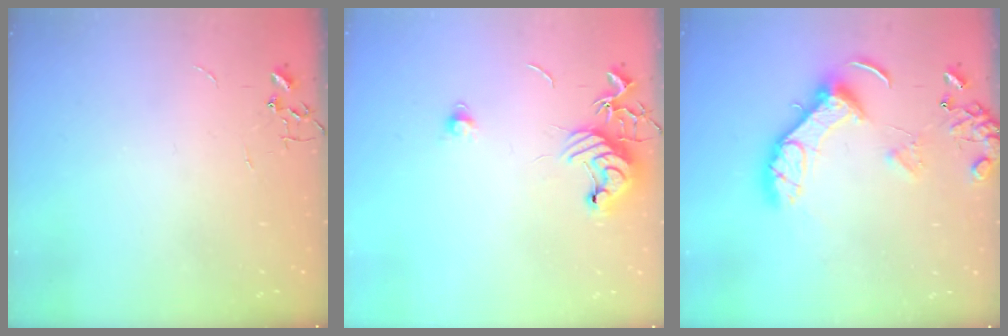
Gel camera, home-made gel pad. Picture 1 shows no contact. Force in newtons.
{"total": 11.0, "press": 10.9, "slide": 0.9}
{"total": 13.8, "press": 13.7, "slide": 1.3}